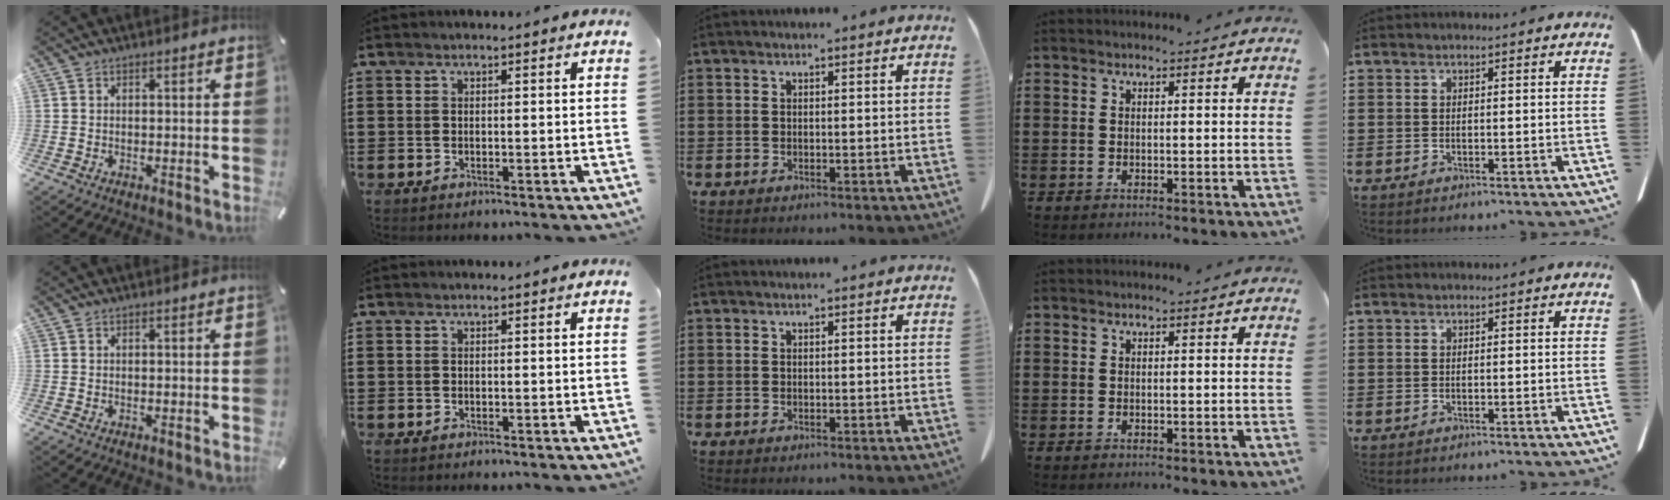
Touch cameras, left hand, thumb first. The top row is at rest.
{}